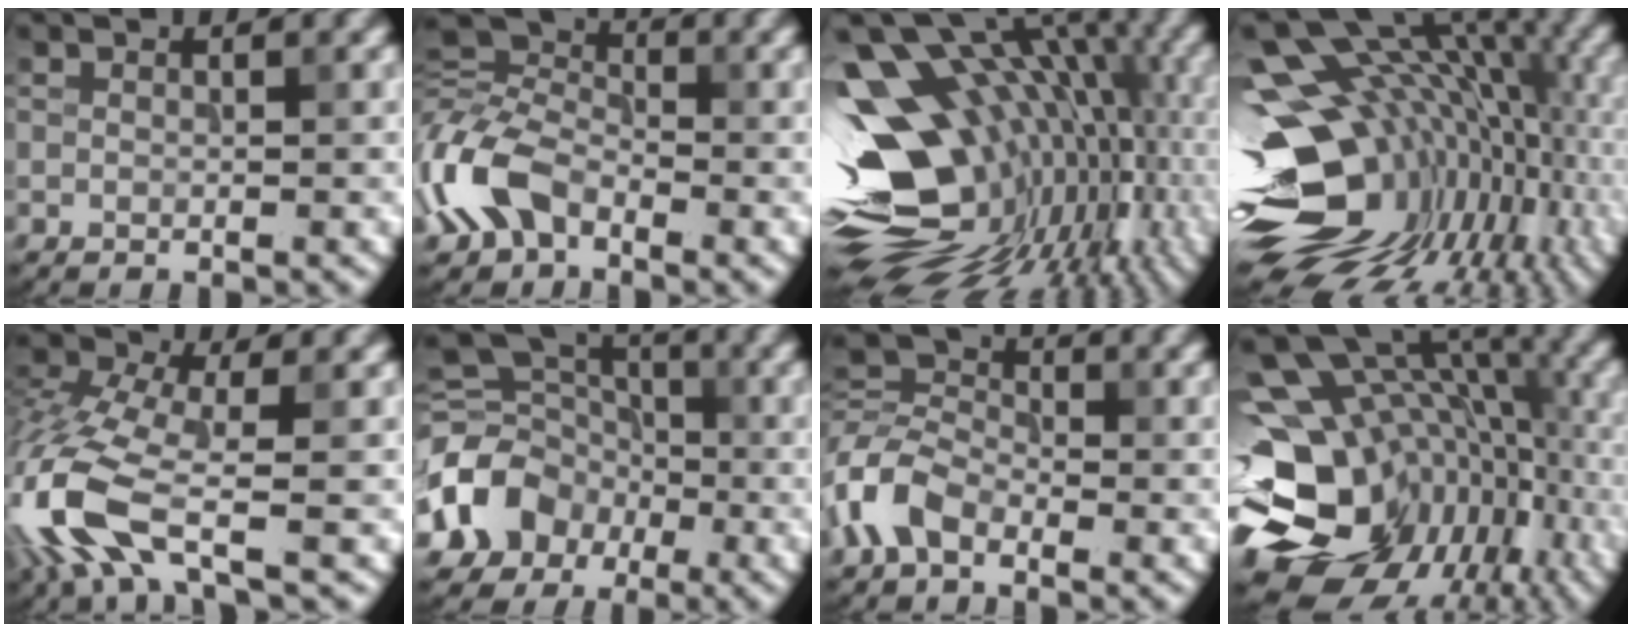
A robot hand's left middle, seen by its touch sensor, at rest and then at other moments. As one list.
[{"total": 6.8, "force": [-2.8, 4.6, 4.2], "torque": [-0.092, 0.011, -0.077]}, {"total": 17.6, "force": [0.8, 10.4, 14.3], "torque": [-0.215, -0.004, 0.031]}, {"total": 17.5, "force": [-1.7, 11.2, 13.4], "torque": [-0.192, -0.005, -0.002]}, {"total": 9.3, "force": [-3.9, 3.8, 7.5], "torque": [-0.185, -0.001, -0.092]}, {"total": 9.0, "force": [-3.4, 7.3, 4.0], "torque": [-0.075, -0.006, -0.079]}, {"total": 5.1, "force": [-2.8, 3.2, 2.8], "torque": [-0.061, 0.008, -0.072]}, {"total": 19.1, "force": [-6.2, 14.6, 10.7], "torque": [-0.177, -0.008, -0.062]}]